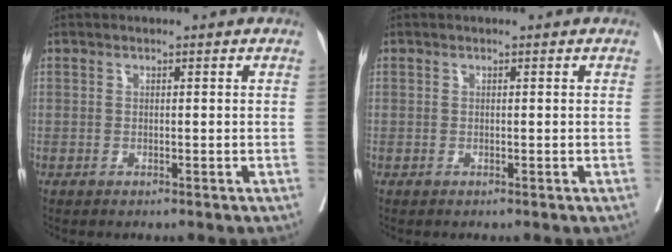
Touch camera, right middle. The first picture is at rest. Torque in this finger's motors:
{"motor_torque": [0.00, 0.00, 0.00, 0.00]}